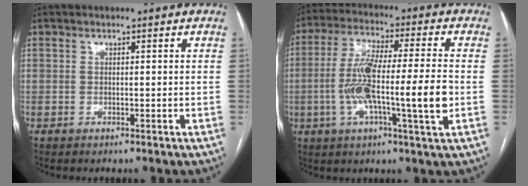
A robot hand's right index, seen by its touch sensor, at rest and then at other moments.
{"total": 14.6, "force": [-2.4, 0.8, 14.4], "torque": [-0.262, 0.001, -0.047]}